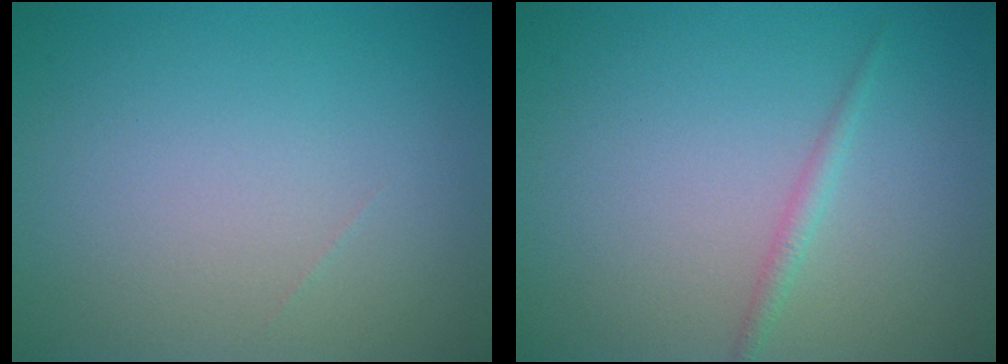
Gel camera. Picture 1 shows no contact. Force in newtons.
{"total": 1.1, "press": 1.1, "slide": 0.0}